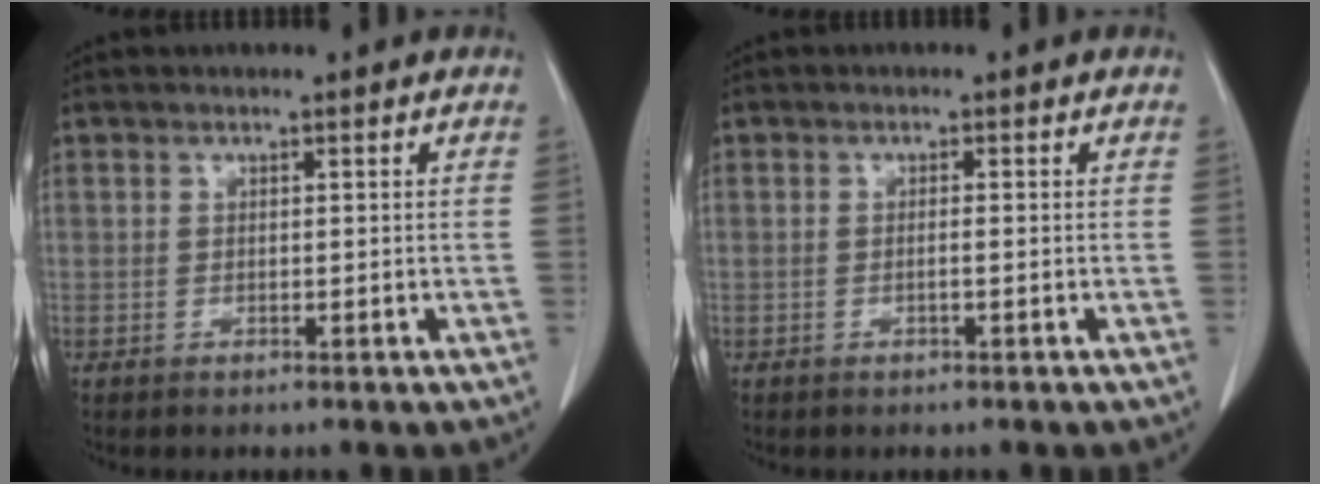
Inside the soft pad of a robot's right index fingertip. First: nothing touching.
{"total": 0.8, "force": [-0.2, -0.2, 0.8], "torque": [-0.016, 0.000, -0.004]}